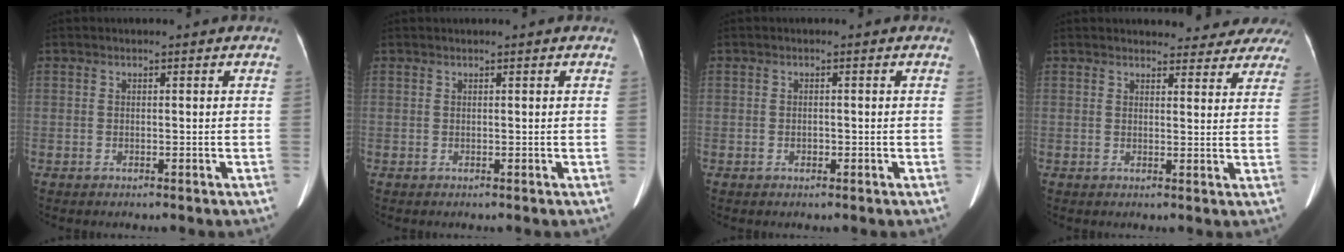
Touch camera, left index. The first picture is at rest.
{"total": 0.0}
{"total": 0.8, "force": [-0.4, 0.5, 0.5], "torque": [-0.011, 0.001, -0.005]}
{"total": 11.9, "force": [11.2, 3.2, 2.1], "torque": [0.009, -0.008, 0.103]}